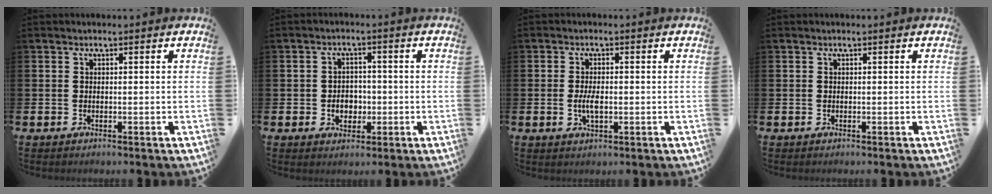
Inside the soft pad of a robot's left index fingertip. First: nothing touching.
{"total": 3.1, "force": [-0.7, 2.6, 1.7], "torque": [-0.019, -0.002, -0.020]}
{"total": 2.9, "force": [-0.2, 1.2, 2.6], "torque": [-0.039, -0.004, -0.006]}
{"total": 0.0}